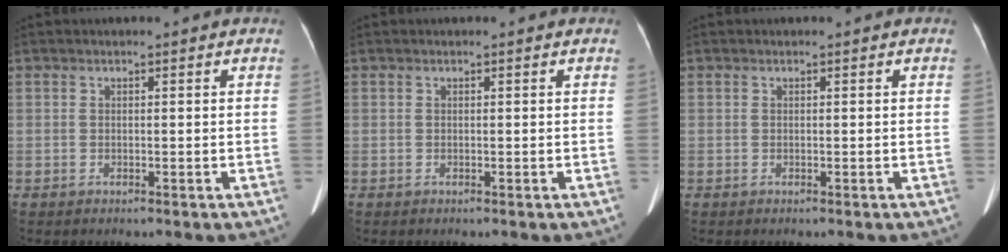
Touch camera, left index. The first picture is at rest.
{"total": 0.0}
{"total": 0.0}